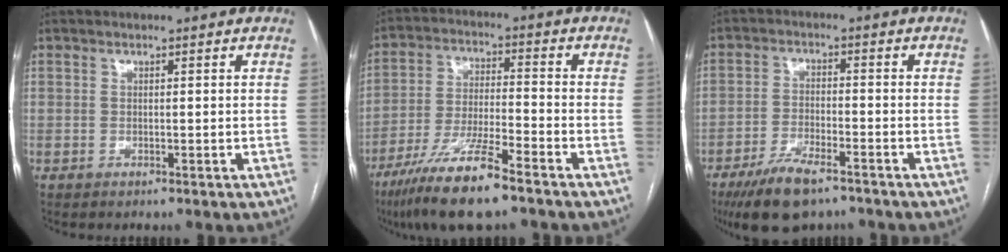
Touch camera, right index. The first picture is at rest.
{"total": 12.5, "force": [-8.5, 1.2, 9.0], "torque": [-0.177, -0.027, -0.154]}
{"total": 9.2, "force": [-6.6, 2.8, 5.7], "torque": [-0.107, -0.015, -0.116]}